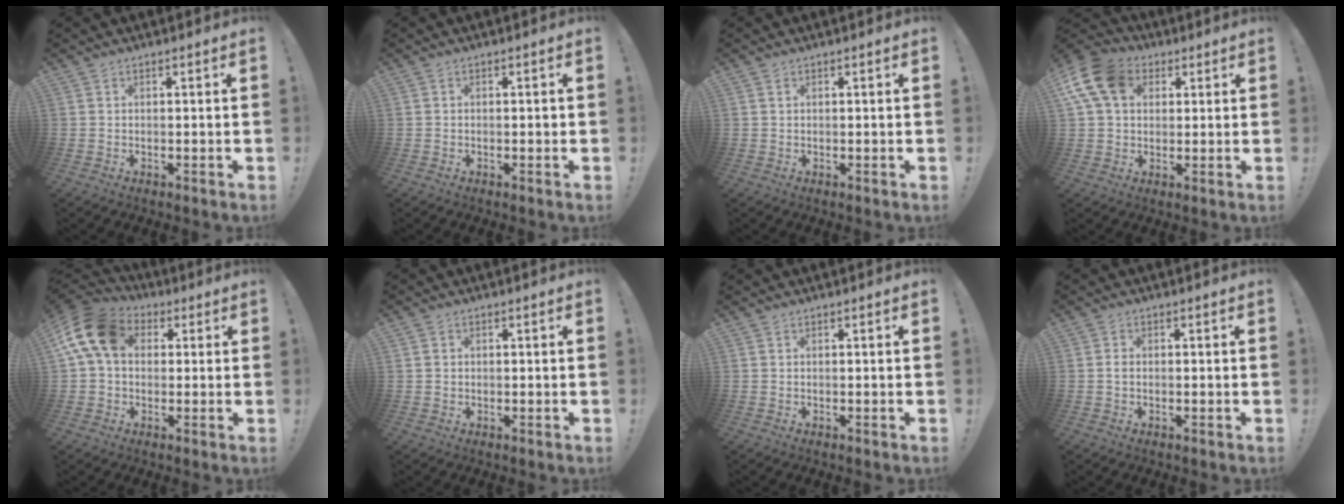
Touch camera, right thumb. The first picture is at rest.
{"total": 0.6, "force": [-0.3, 0.4, 0.3], "torque": [-0.010, 0.004, -0.005]}
{"total": 0.6, "force": [0.4, 0.3, 0.4], "torque": [-0.013, 0.003, 0.009]}
{"total": 14.0, "force": [4.5, 10.2, 8.5], "torque": [-0.168, -0.006, 0.090]}
{"total": 14.7, "force": [3.5, 10.2, 9.9], "torque": [-0.183, 0.007, 0.069]}
{"total": 1.1, "force": [0.2, 1.1, 0.3], "torque": [-0.001, 0.002, 0.002]}
{"total": 0.0}
{"total": 1.1, "force": [-0.2, 0.7, 0.8], "torque": [-0.018, 0.005, -0.005]}